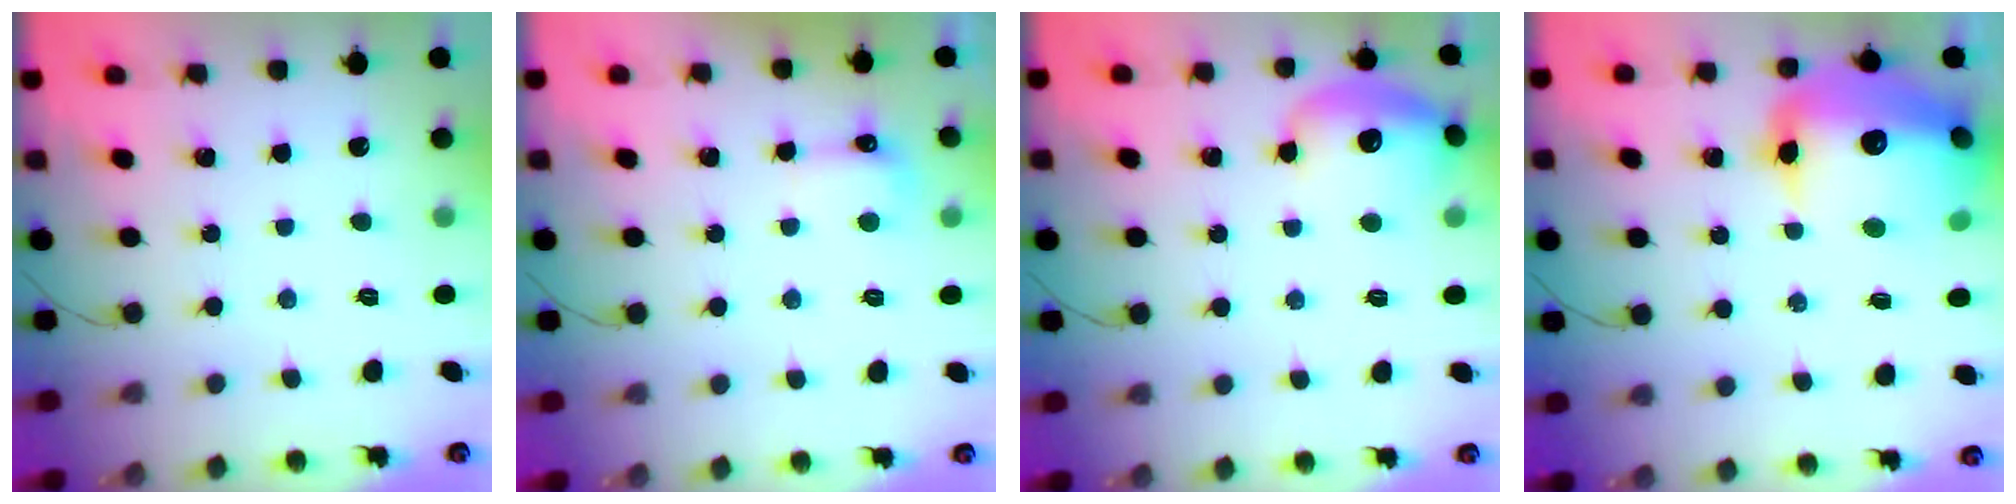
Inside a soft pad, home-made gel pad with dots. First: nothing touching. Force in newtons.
{"total": 5.4, "press": 5.3, "slide": 1.2}
{"total": 15.6, "press": 13.8, "slide": 7.4}
{"total": 22.3, "press": 21.8, "slide": 4.6}